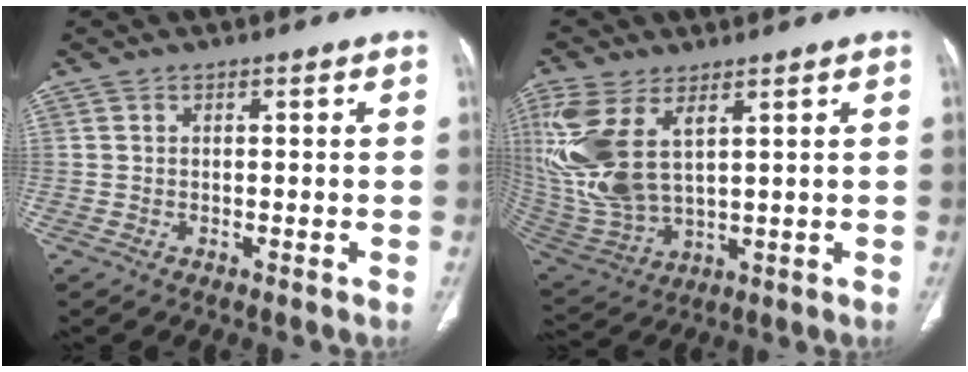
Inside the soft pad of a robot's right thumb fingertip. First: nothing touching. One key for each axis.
{"total": 17.1, "fx": 5.6, "fy": 8.8, "fz": 13.6, "tx": -0.318, "ty": -0.018, "tz": 0.129}